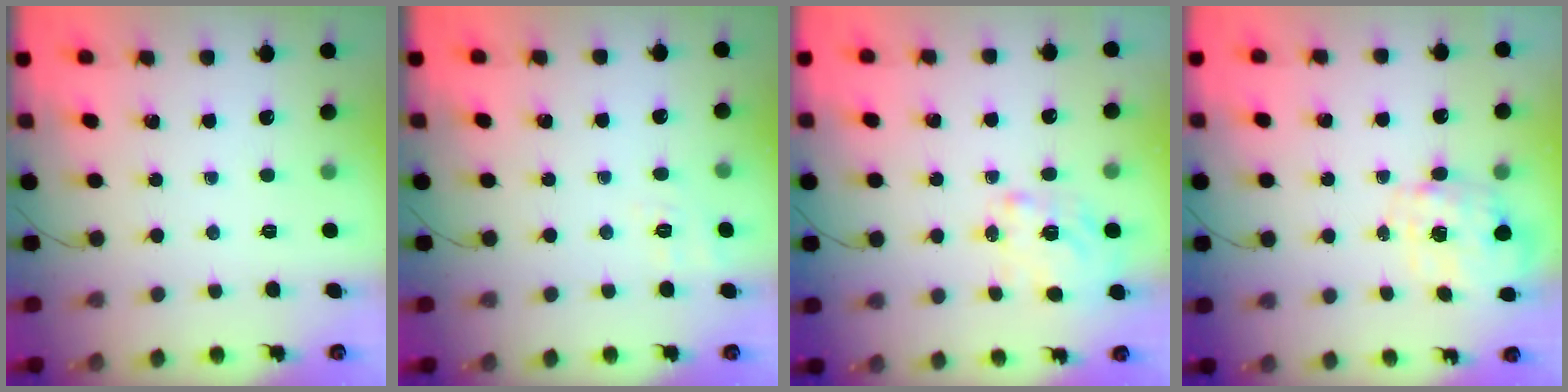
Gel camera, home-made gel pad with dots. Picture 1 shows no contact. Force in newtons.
{"total": 1.7, "press": 0.0, "slide": 1.7}
{"total": 2.4, "press": 2.4, "slide": 0.3}
{"total": 2.8, "press": 2.7, "slide": 0.9}